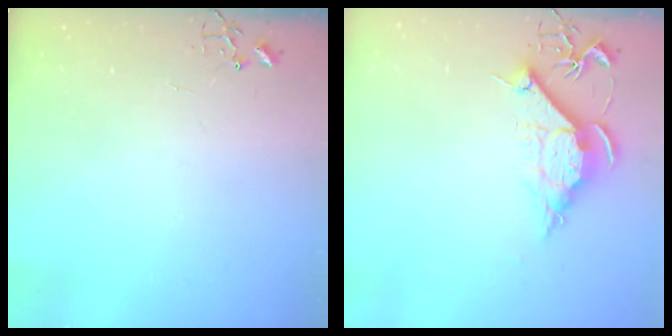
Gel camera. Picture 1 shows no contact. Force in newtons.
{"total": 10.6, "press": 10.6, "slide": 0.5}